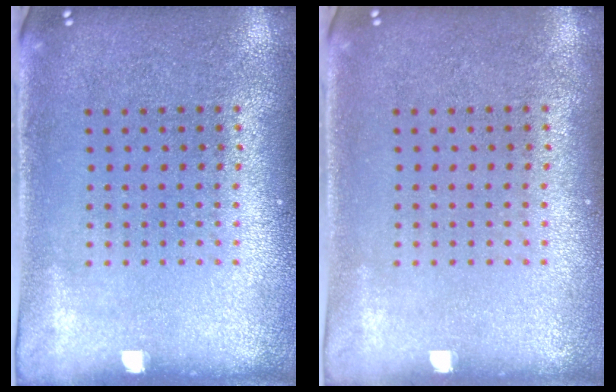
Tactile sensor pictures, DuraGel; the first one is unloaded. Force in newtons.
{"total": 0.0}